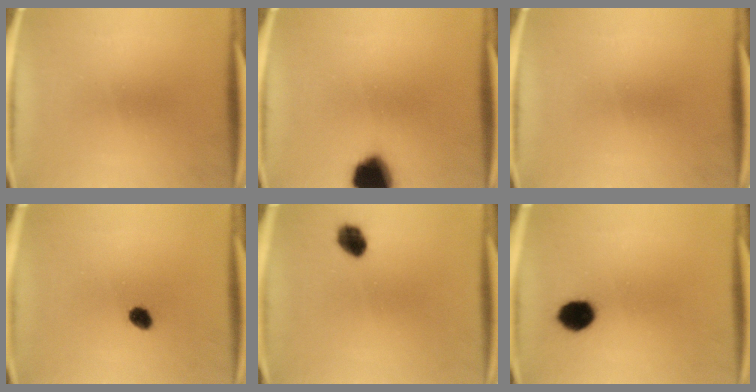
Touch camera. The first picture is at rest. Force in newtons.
{"total": 12.6}
{"total": 0.0}
{"total": 3.0}
{"total": 5.3}
{"total": 7.0}